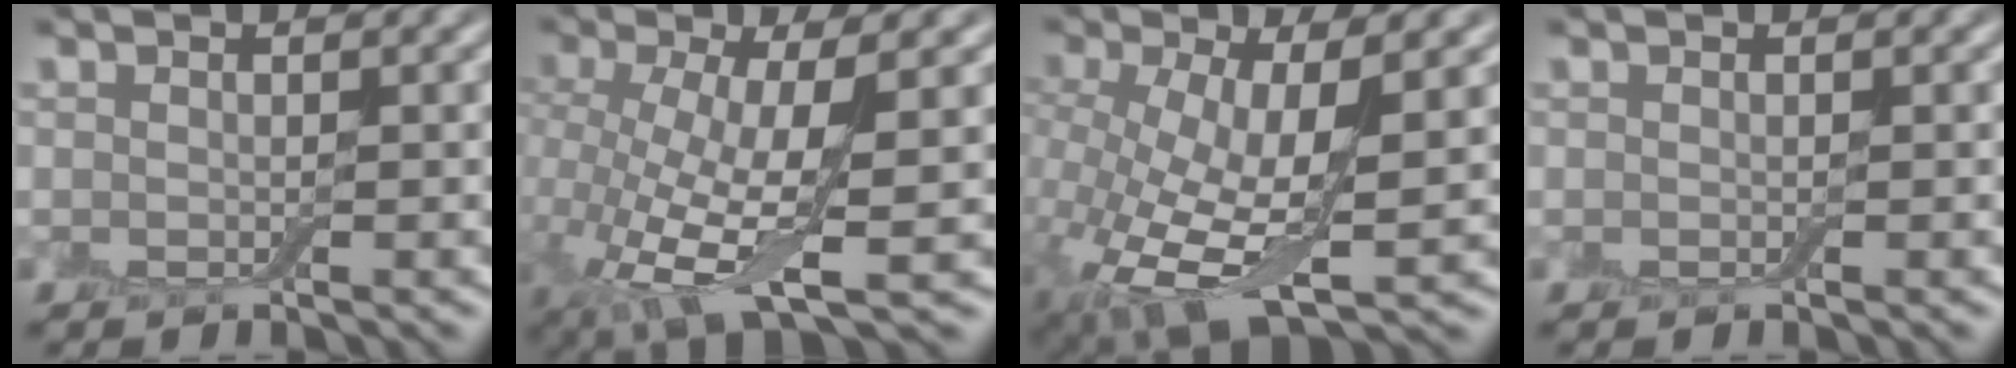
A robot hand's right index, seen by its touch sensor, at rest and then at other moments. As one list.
[{"total": 7.9, "force": [-0.8, 2.5, 7.4], "torque": [-0.151, -0.010, -0.010]}, {"total": 9.0, "force": [-1.1, 3.9, 8.0], "torque": [-0.169, -0.020, -0.010]}, {"total": 0.0}]